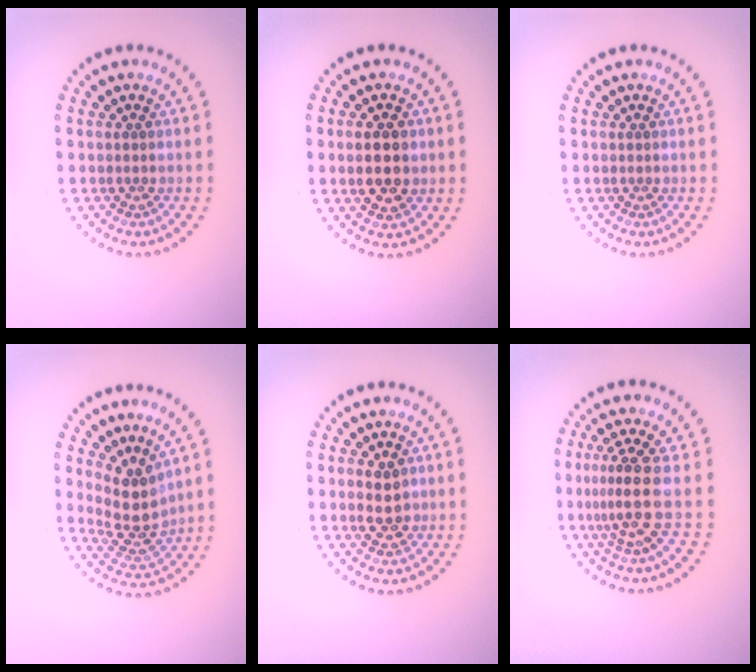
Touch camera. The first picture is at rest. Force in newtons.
{"total": 3.4, "press": 3.4, "slide": 0.2}
{"total": 0.0}
{"total": 3.9, "press": 3.2, "slide": 2.2}
{"total": 2.4, "press": 2.4, "slide": 0.3}
{"total": 3.4, "press": 2.6, "slide": 2.3}